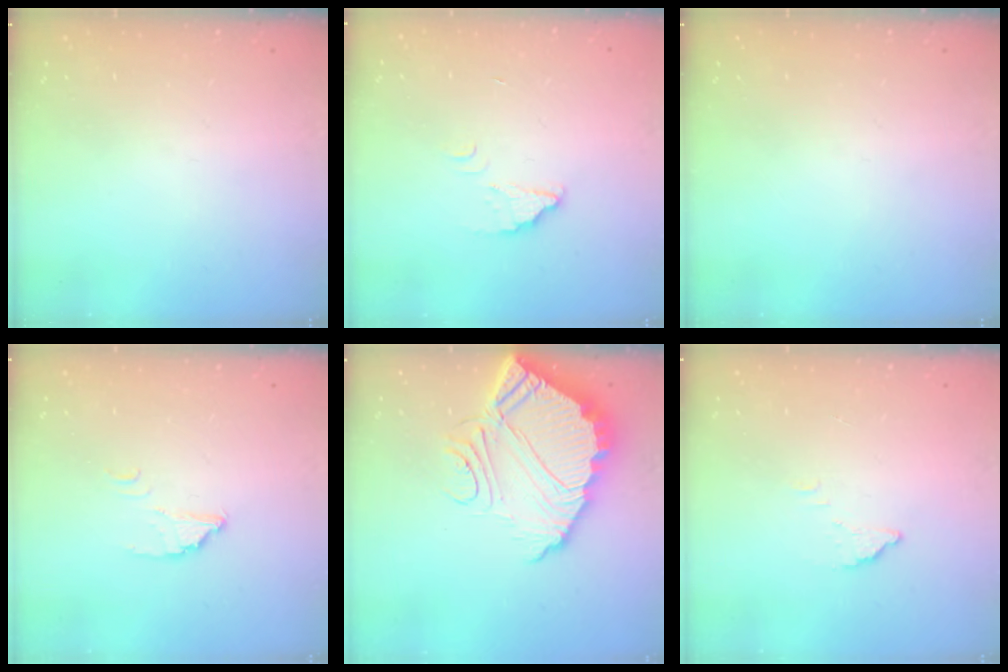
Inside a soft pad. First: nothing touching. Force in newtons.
{"total": 2.1, "press": 2.1, "slide": 0.1}
{"total": 0.0}
{"total": 2.8, "press": 2.8, "slide": 0.1}
{"total": 14.3, "press": 14.3, "slide": 1.1}
{"total": 2.8, "press": 2.8, "slide": 0.1}